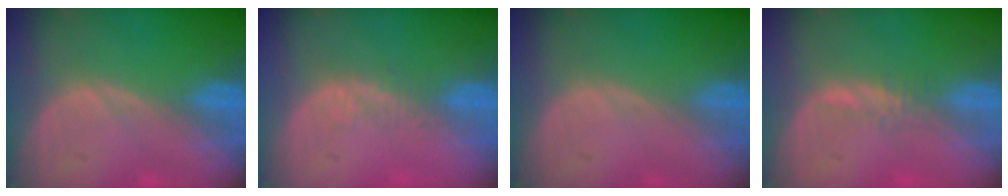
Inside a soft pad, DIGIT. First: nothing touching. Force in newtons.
{"total": 2.2, "press": 1.6, "slide": 1.5}
{"total": 0.0}
{"total": 1.3, "press": 1.2, "slide": 0.5}